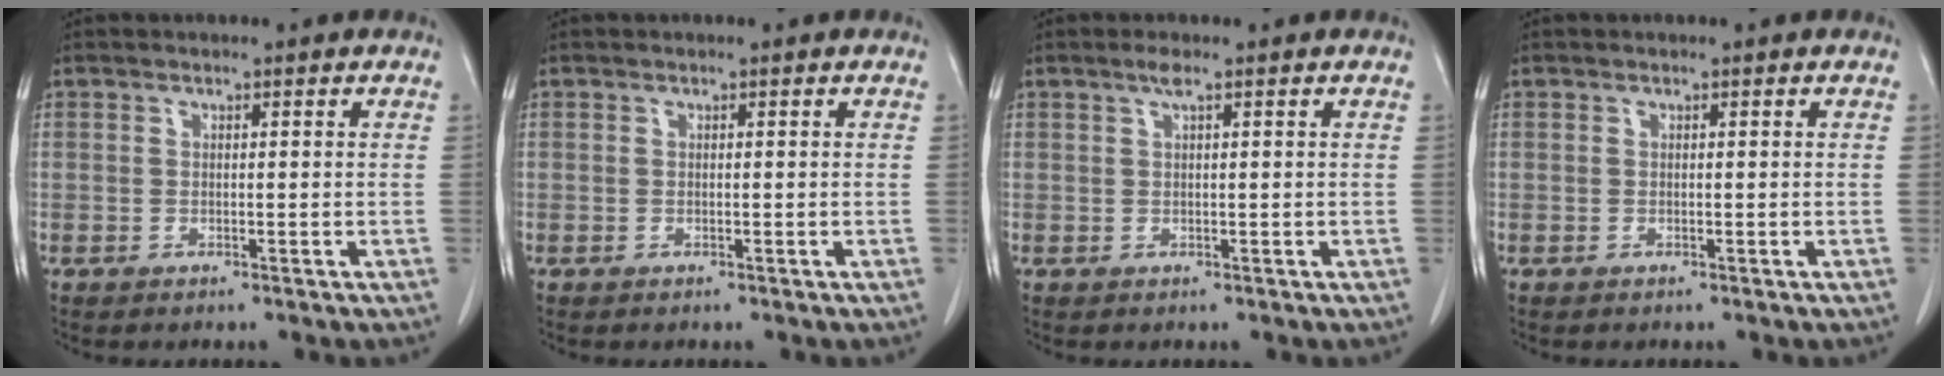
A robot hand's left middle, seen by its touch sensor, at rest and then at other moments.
{"total": 0.0}
{"total": 1.3, "force": [0.8, -0.1, 1.0], "torque": [-0.024, 0.005, 0.016]}
{"total": 0.0}